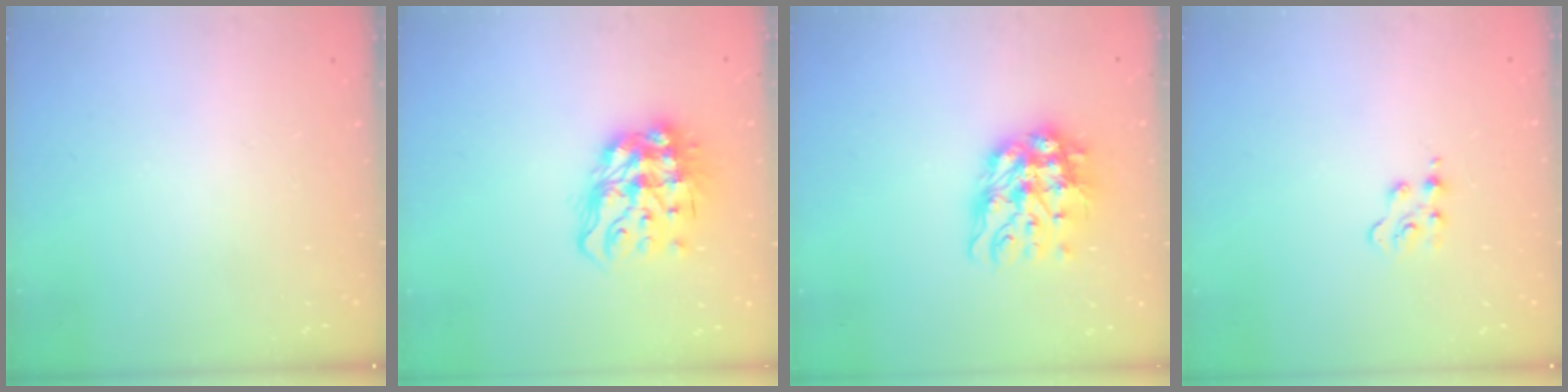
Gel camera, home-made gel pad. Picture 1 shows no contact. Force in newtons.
{"total": 14.6, "press": 14.5, "slide": 1.9}
{"total": 13.0, "press": 12.9, "slide": 1.5}
{"total": 2.2, "press": 2.2, "slide": 0.5}